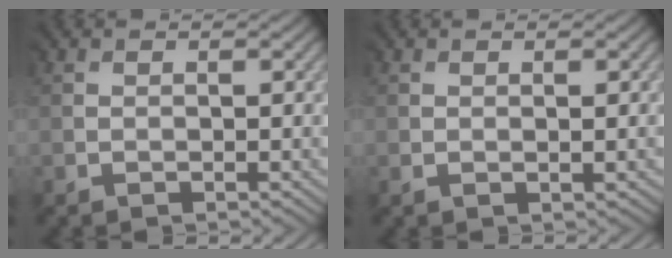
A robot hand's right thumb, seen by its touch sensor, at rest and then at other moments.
{"total": 0.6, "force": [0.4, -0.5, -0.2], "torque": [-0.003, 0.001, 0.007]}